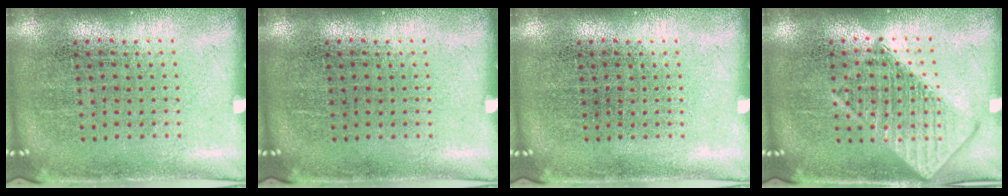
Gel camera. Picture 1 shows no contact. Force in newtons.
{"total": 0.0}
{"total": 0.0}
{"total": 2.9, "press": 2.9, "slide": 0.3}